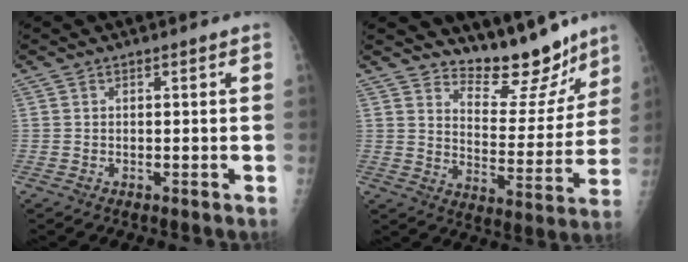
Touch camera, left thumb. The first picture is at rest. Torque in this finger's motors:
{"motor_torque": [0.21, 0.02, -0.32, -0.35, 0.06]}